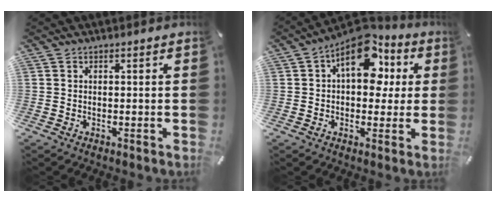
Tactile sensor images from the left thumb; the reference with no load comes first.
{"total": 13.6, "force": [4.9, 8.4, 9.4], "torque": [-0.125, -0.024, 0.086]}